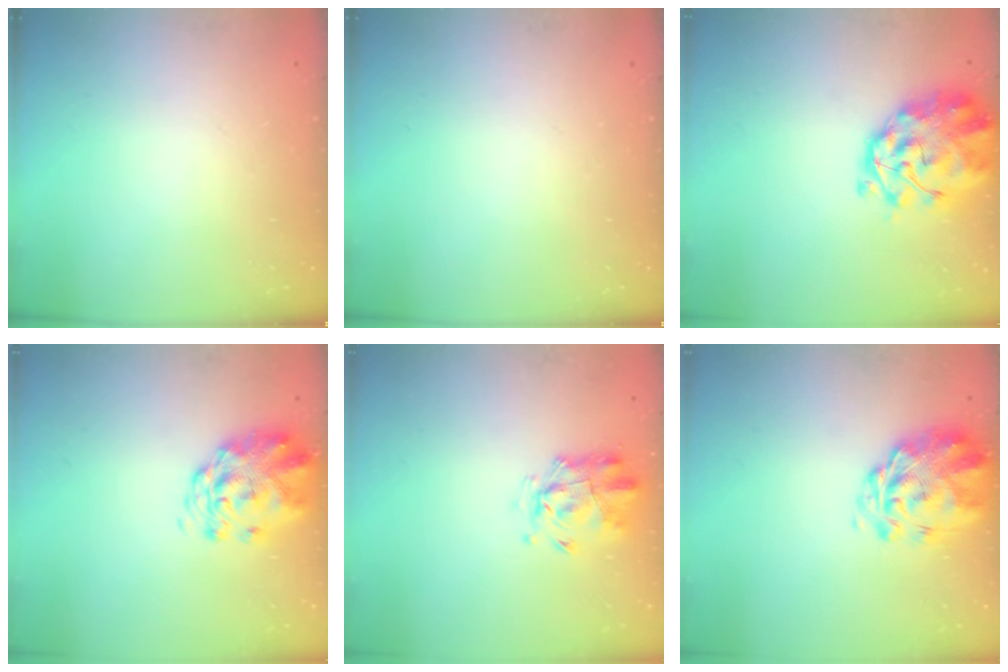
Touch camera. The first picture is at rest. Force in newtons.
{"total": 0.0}
{"total": 3.9, "press": 3.6, "slide": 1.3}
{"total": 3.0, "press": 2.8, "slide": 1.1}
{"total": 3.4, "press": 3.0, "slide": 1.5}
{"total": 3.3, "press": 2.9, "slide": 1.6}